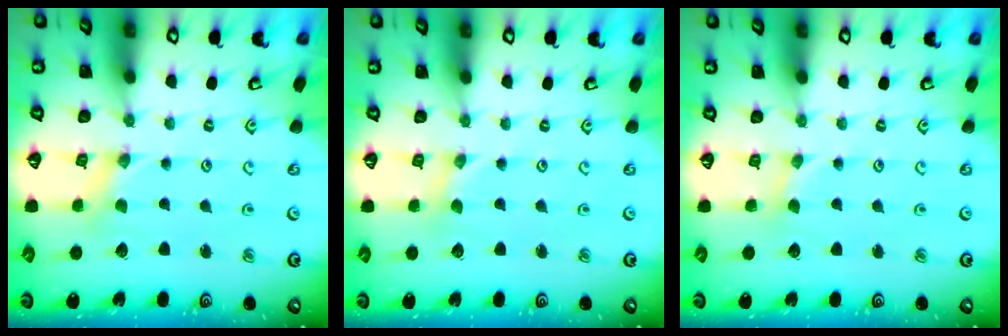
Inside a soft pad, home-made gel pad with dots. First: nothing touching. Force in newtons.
{"total": 0.0}
{"total": 1.0, "press": 1.0, "slide": 0.2}